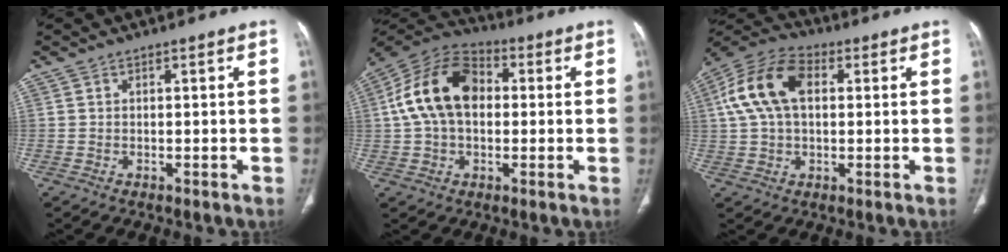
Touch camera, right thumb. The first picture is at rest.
{"total": 15.8, "force": [1.7, 10.4, 11.7], "torque": [-0.209, 0.033, 0.020]}
{"total": 13.8, "force": [2.9, 8.5, 10.4], "torque": [-0.209, 0.029, 0.047]}